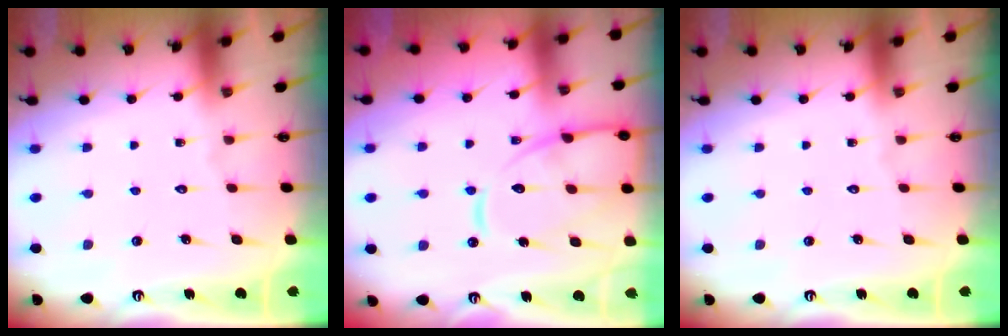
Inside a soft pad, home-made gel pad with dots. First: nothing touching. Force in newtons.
{"total": 14.3, "press": 14.2, "slide": 1.5}
{"total": 0.0}